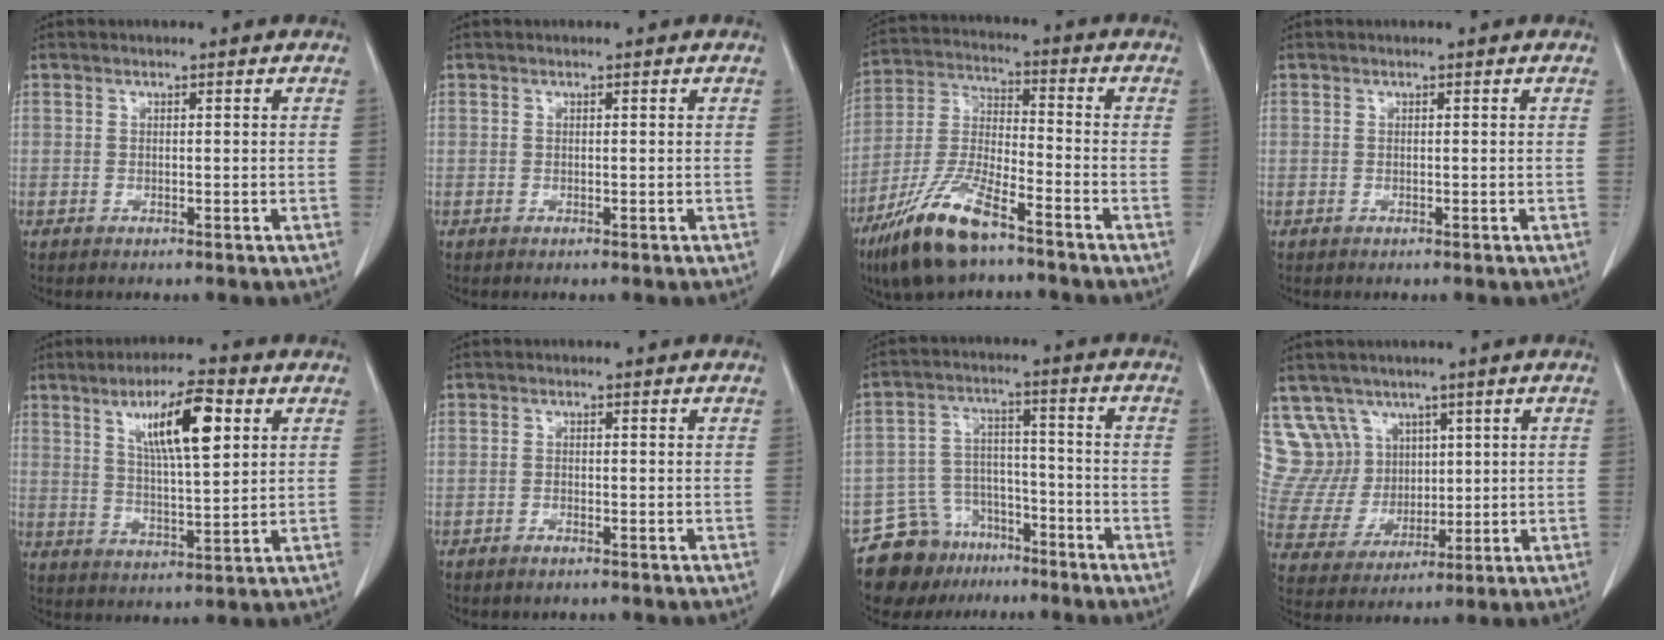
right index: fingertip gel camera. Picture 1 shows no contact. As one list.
[{"total": 0.0}, {"total": 13.6, "force": [-9.0, 3.0, 9.8], "torque": [-0.210, -0.023, -0.171]}, {"total": 0.0}, {"total": 10.7, "force": [4.4, 1.8, 9.5], "torque": [-0.164, 0.007, 0.076]}, {"total": 1.1, "force": [-0.9, 0.4, 0.5], "torque": [-0.011, 0.000, -0.012]}, {"total": 10.0, "force": [-7.6, 6.3, 1.5], "torque": [-0.029, 0.040, -0.123]}, {"total": 10.1, "force": [5.9, 8.2, 0.7], "torque": [-0.029, 0.042, 0.132]}]